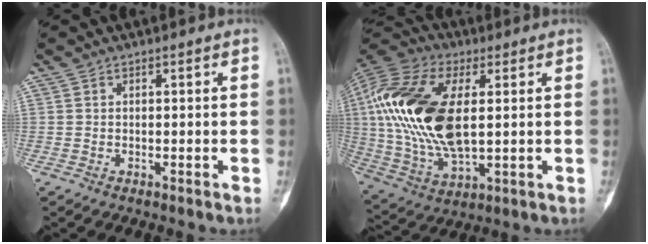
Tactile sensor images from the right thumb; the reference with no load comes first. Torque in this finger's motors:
{"motor_torque": [-0.88, 2.87, 2.38, 0.39, 0.83]}